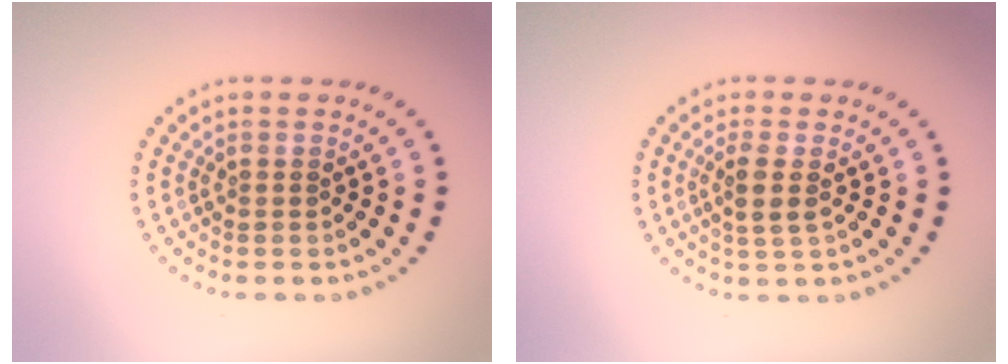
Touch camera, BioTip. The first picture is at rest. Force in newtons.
{"total": 2.0, "press": 1.6, "slide": 1.2}